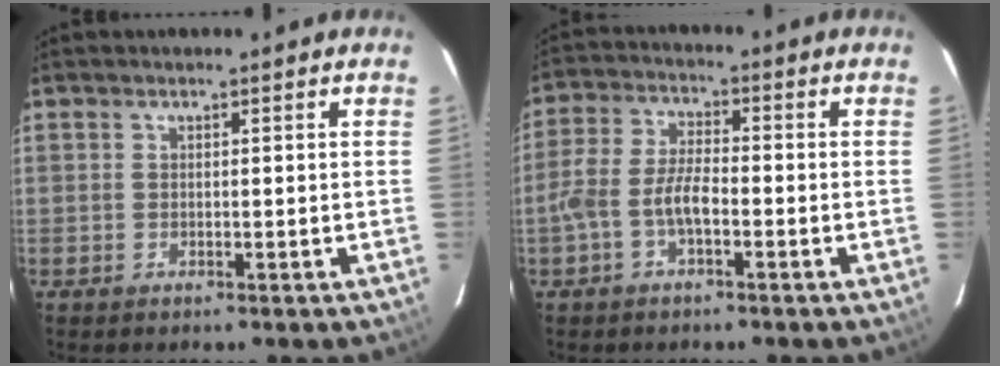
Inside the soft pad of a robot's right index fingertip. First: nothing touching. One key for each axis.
{"total": 6.3, "fx": -2.5, "fy": 2.3, "fz": 5.3, "tx": -0.121, "ty": 0.014, "tz": -0.050}